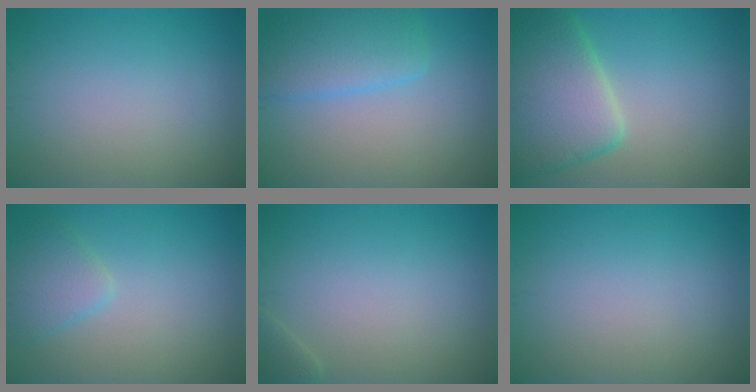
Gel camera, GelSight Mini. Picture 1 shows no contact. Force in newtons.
{"total": 4.1, "press": 4.1, "slide": 0.2}
{"total": 8.5, "press": 8.5, "slide": 0.4}
{"total": 2.5, "press": 2.5, "slide": 0.2}
{"total": 1.1, "press": 1.1, "slide": 0.1}
{"total": 0.0}